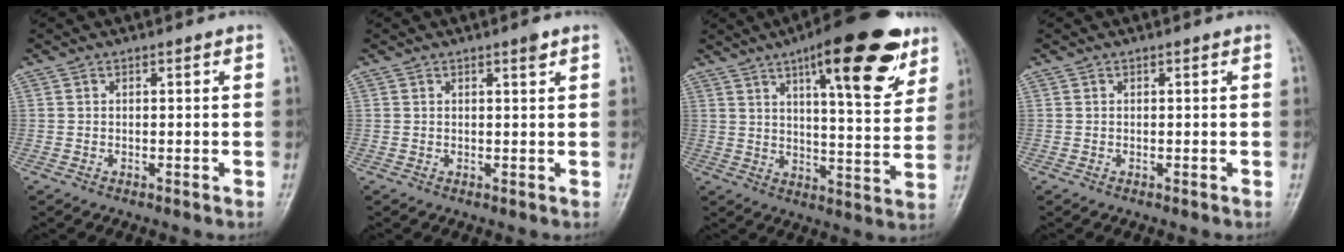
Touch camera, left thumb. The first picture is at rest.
{"total": 1.4, "force": [1.0, 0.2, 1.1], "torque": [-0.016, -0.005, 0.014]}
{"total": 20.1, "force": [11.3, 5.9, 15.5], "torque": [-0.184, -0.042, 0.161]}
{"total": 0.0}